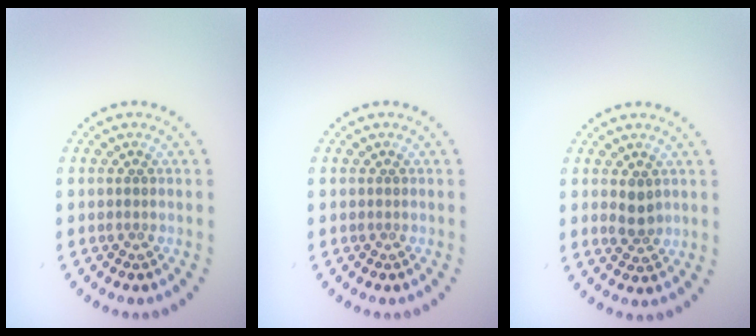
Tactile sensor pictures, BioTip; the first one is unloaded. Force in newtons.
{"total": 0.0}
{"total": 1.8, "press": 1.8, "slide": 0.4}